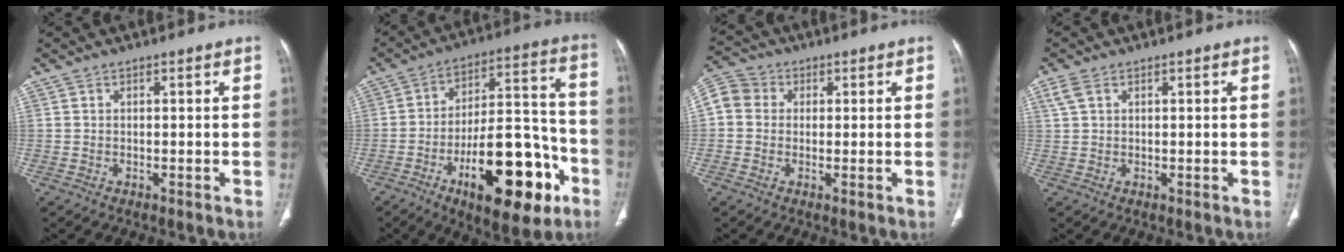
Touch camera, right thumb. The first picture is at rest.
{"total": 23.7, "force": [-10.3, 9.8, 18.9], "torque": [-0.266, 0.063, -0.147]}
{"total": 7.6, "force": [1.1, 6.8, 3.2], "torque": [-0.057, 0.020, 0.013]}
{"total": 2.8, "force": [1.4, 1.6, 1.8], "torque": [-0.047, 0.008, 0.036]}